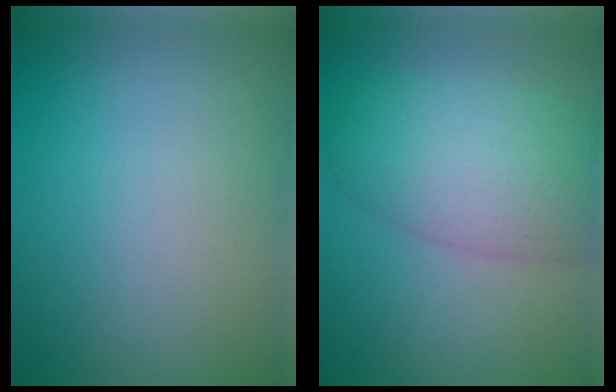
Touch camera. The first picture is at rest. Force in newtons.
{"total": 6.7, "press": 6.7, "slide": 0.2}